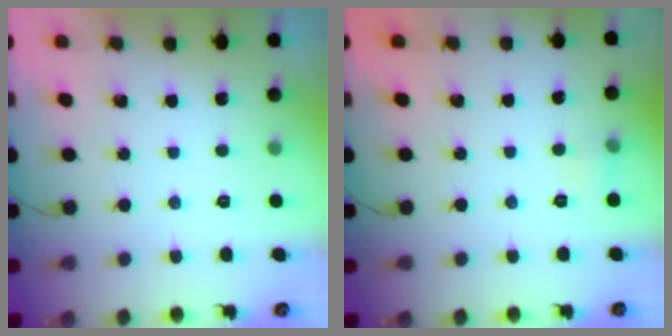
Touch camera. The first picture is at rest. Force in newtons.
{"total": 7.6, "press": 4.0, "slide": 6.5}